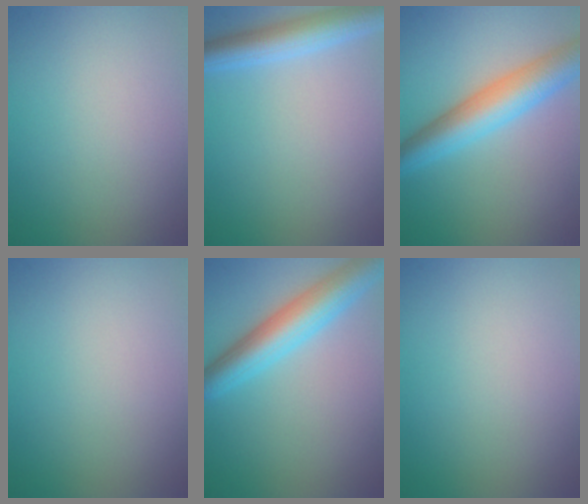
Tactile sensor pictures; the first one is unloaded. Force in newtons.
{"total": 4.4, "press": 4.4, "slide": 0.2}
{"total": 6.0, "press": 6.0, "slide": 0.0}
{"total": 0.0}
{"total": 6.0, "press": 6.0, "slide": 0.2}
{"total": 0.0}